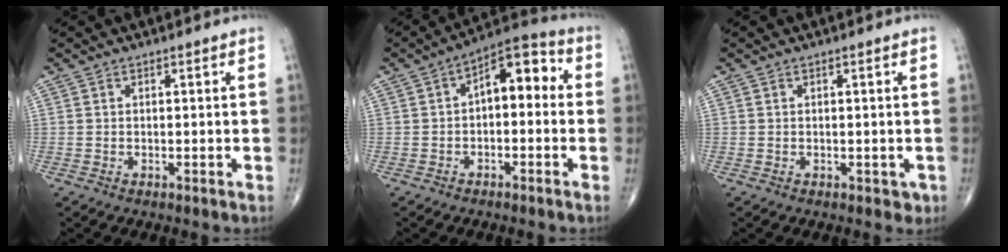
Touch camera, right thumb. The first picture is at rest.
{"total": 9.5, "force": [0.4, 5.2, 7.9], "torque": [-0.087, 0.038, -0.008]}
{"total": 1.5, "force": [-0.2, 1.1, 1.1], "torque": [-0.006, 0.001, 0.000]}